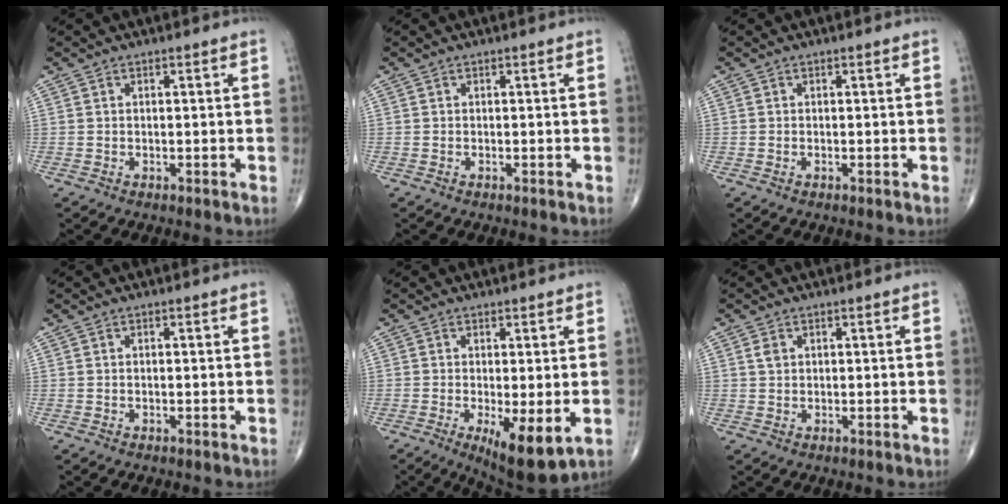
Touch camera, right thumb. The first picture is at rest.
{"total": 0.0}
{"total": 0.0}
{"total": 0.0}
{"total": 8.8, "force": [-2.1, 2.7, 8.1], "torque": [-0.125, -0.026, -0.028]}
{"total": 1.5, "force": [0.6, 1.2, 0.8], "torque": [-0.013, 0.000, 0.012]}